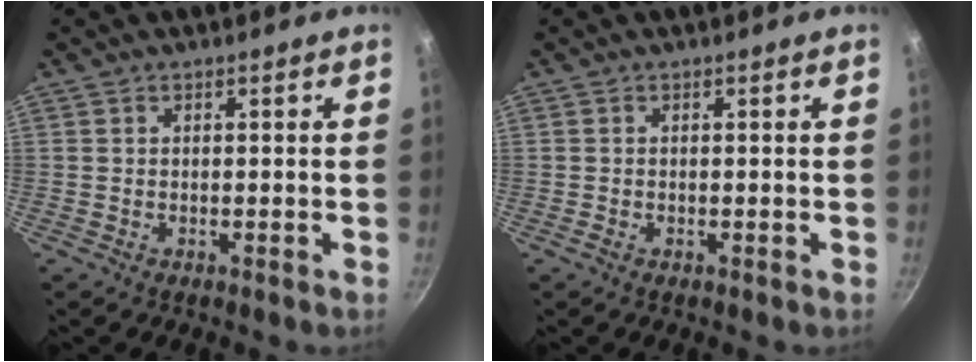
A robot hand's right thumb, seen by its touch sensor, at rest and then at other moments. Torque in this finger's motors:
{"motor_torque": [0.05, 0.26, -0.07, 0.05, 0.01]}